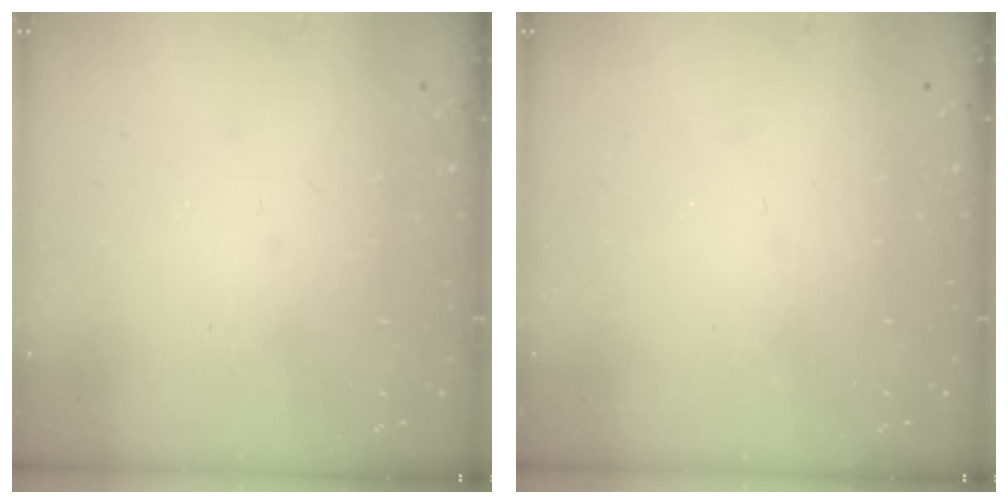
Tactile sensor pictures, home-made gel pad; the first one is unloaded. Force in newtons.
{"total": 0.0}